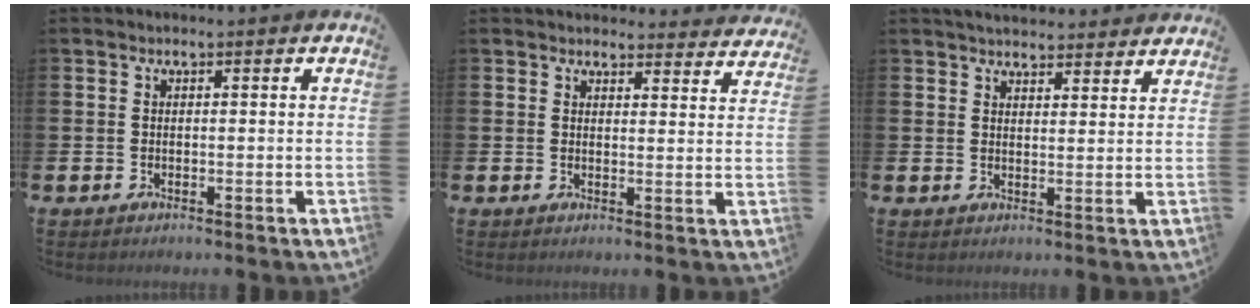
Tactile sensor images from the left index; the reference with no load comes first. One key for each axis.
{"total": 3.2, "fx": 3.2, "fy": 0.7, "fz": -0.1, "tx": 0.007, "ty": -0.022, "tz": 0.056}
{"total": 3.8, "fx": 3.8, "fy": 0.5, "fz": 0.3, "tx": -0.008, "ty": -0.020, "tz": 0.069}